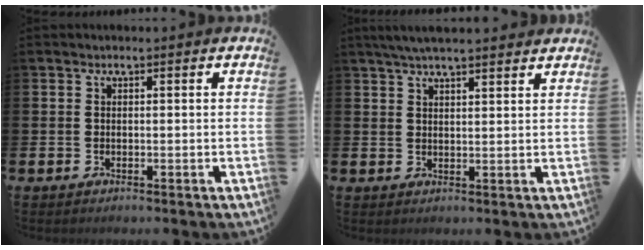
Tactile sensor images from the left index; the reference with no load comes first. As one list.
[{"total": 4.3, "force": [3.9, 0.4, 1.7], "torque": [-0.038, -0.008, 0.070]}]